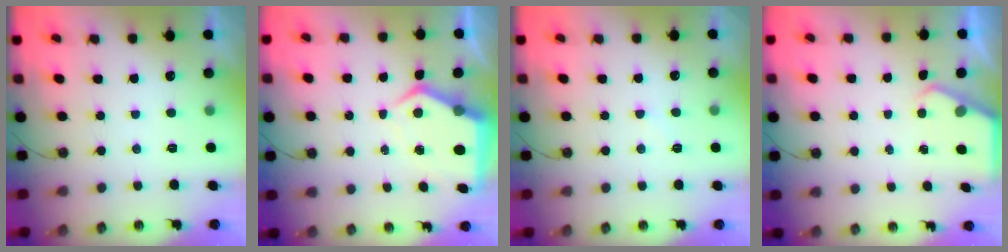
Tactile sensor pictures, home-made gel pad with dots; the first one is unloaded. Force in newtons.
{"total": 7.1, "press": 7.1, "slide": 0.6}
{"total": 7.6, "press": 7.6, "slide": 0.8}
{"total": 2.2, "press": 2.1, "slide": 0.3}